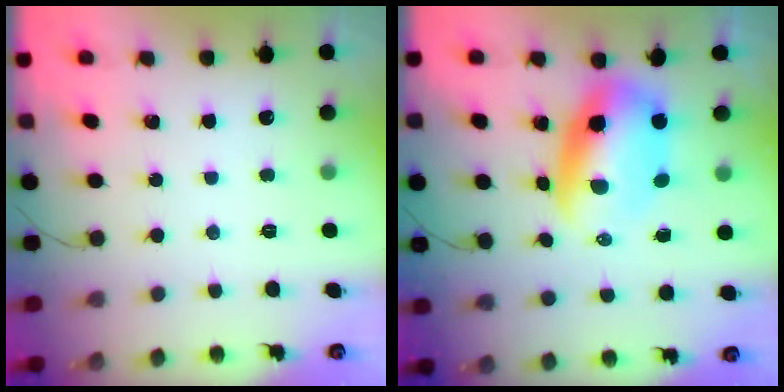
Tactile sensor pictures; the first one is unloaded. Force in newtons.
{"total": 9.5, "press": 9.3, "slide": 2.3}